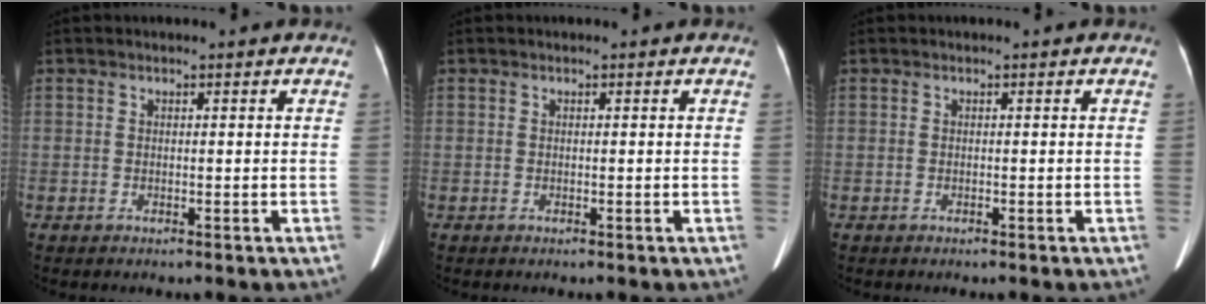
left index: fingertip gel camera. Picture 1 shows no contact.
{"total": 0.0}
{"total": 0.0}